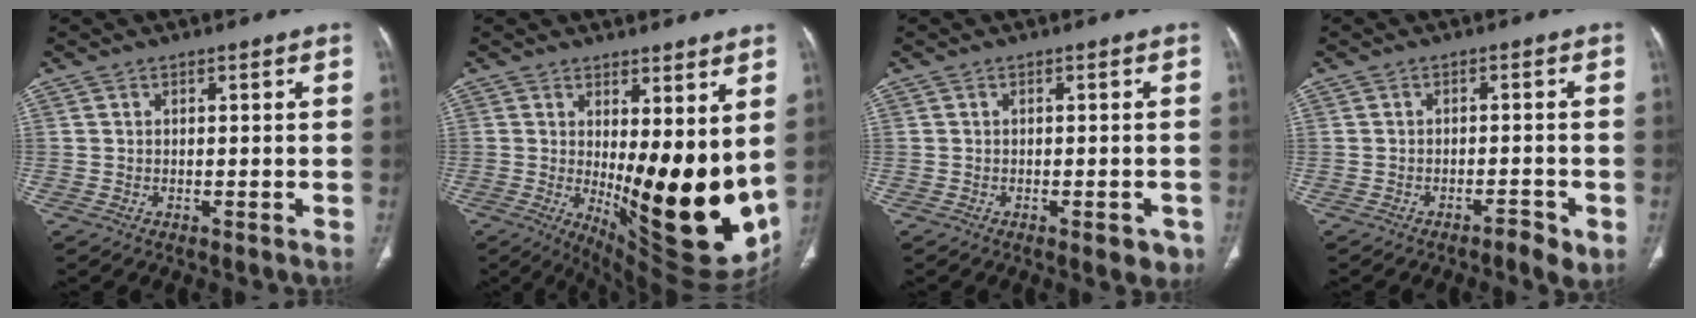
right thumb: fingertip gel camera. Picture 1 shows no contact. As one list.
[{"total": 20.6, "force": [0.5, 7.6, 19.1], "torque": [-0.240, -0.049, 0.032]}, {"total": 4.0, "force": [-1.9, 1.7, 3.1], "torque": [-0.026, 0.004, -0.017]}, {"total": 3.5, "force": [-1.9, 1.1, 2.7], "torque": [-0.045, 0.012, -0.024]}]